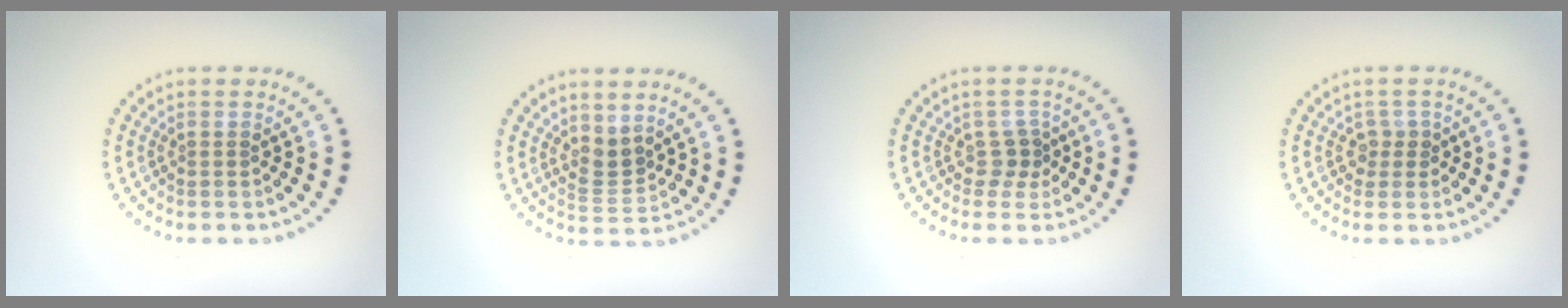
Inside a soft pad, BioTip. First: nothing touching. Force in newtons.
{"total": 2.3, "press": 1.6, "slide": 1.6}
{"total": 1.6, "press": 1.1, "slide": 1.2}
{"total": 1.4, "press": 1.0, "slide": 1.0}